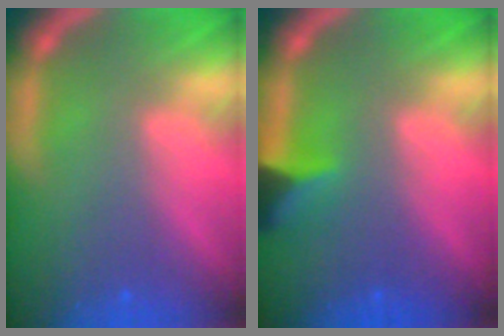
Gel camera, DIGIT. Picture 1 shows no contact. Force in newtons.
{"total": 2.9}